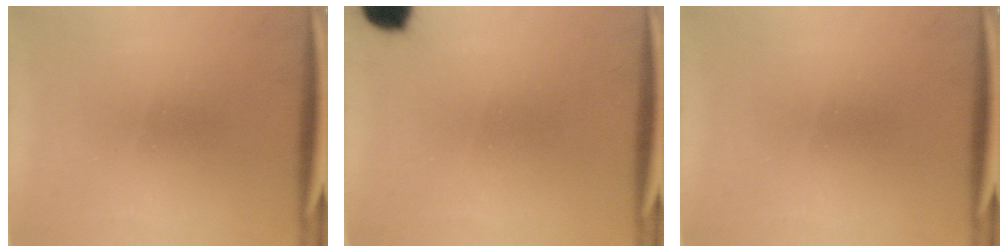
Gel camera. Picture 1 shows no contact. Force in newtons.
{"total": 5.8}
{"total": 0.0}